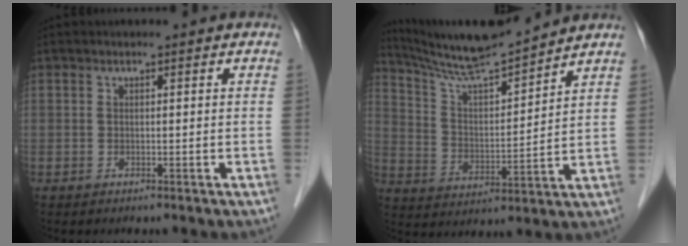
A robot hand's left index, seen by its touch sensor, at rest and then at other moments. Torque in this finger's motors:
{"motor_torque": [0.19, -0.08, 0.35, 0.11]}